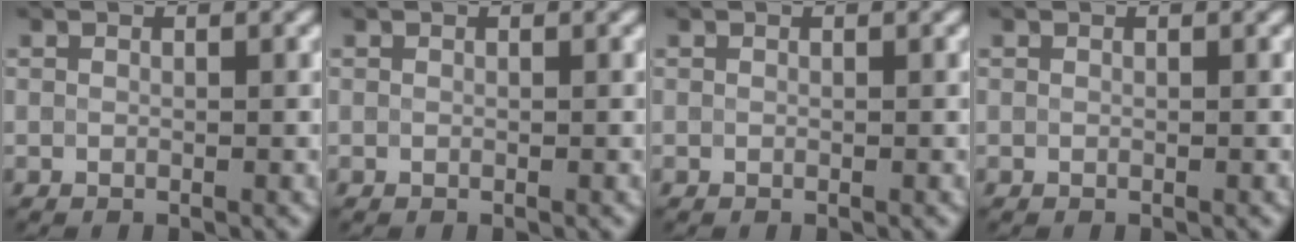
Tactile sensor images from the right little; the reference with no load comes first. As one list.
[{"total": 0.0}, {"total": 0.0}, {"total": 0.0}]